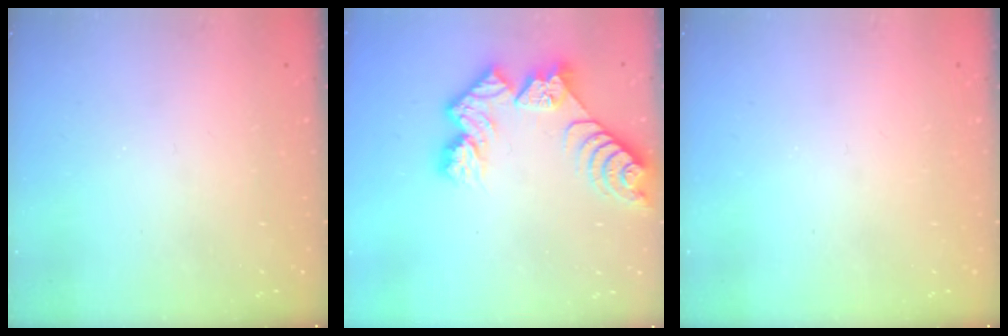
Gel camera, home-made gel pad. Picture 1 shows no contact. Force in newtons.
{"total": 12.8, "press": 12.7, "slide": 1.2}
{"total": 0.0}